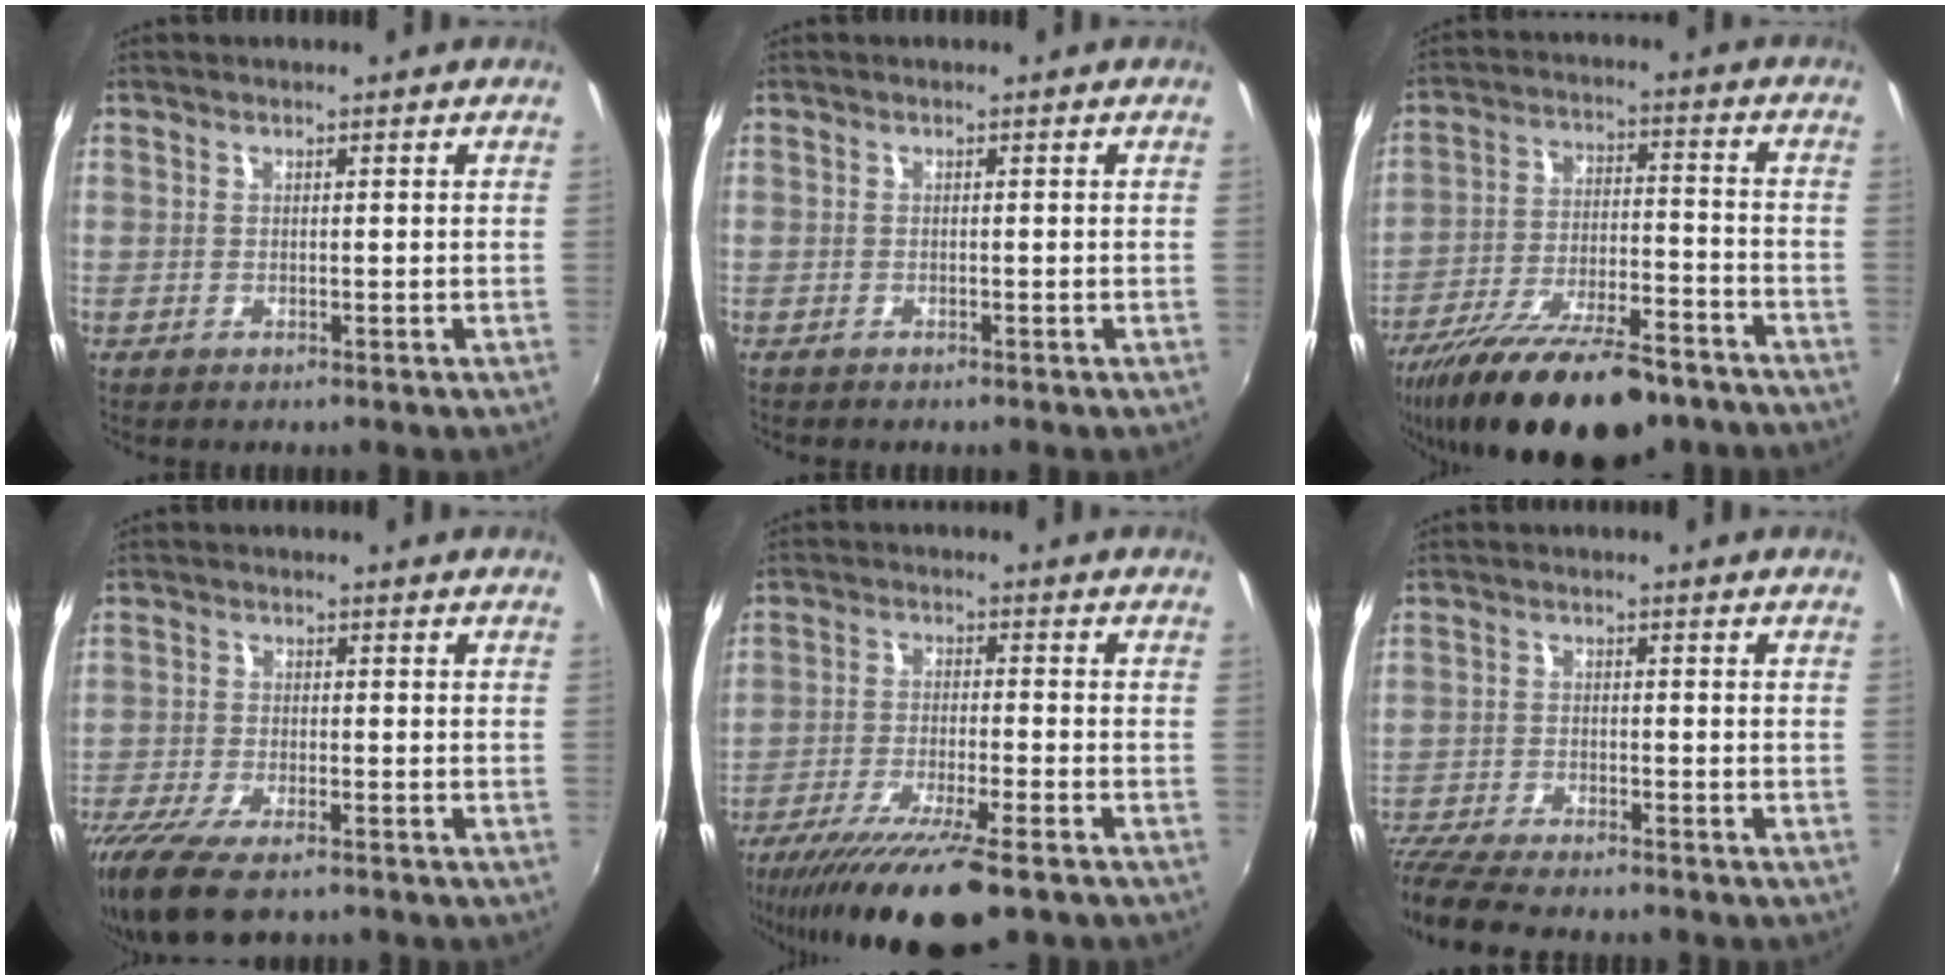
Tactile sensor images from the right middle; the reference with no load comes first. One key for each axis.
{"total": 0.6, "fx": -0.5, "fy": 0.2, "fz": 0.1, "tx": -0.004, "ty": -0.002, "tz": -0.010}
{"total": 22.1, "fx": -16.8, "fy": 6.7, "fz": 12.7, "tx": -0.236, "ty": -0.041, "tz": -0.260}
{"total": 12.6, "fx": -9.2, "fy": 4.2, "fz": 7.5, "tx": -0.174, "ty": -0.046, "tz": -0.165}
{"total": 15.7, "fx": -11.7, "fy": 2.2, "fz": 10.3, "tx": -0.206, "ty": -0.048, "tz": -0.197}
{"total": 11.4, "fx": -10.0, "fy": 2.2, "fz": 5.0, "tx": -0.130, "ty": -0.037, "tz": -0.179}